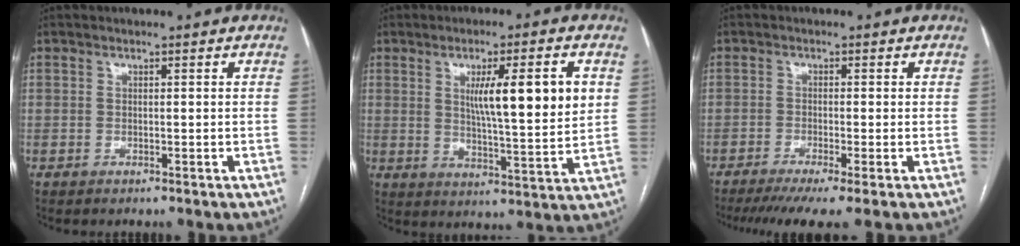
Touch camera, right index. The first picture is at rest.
{"total": 12.0, "force": [3.3, 1.0, 11.5], "torque": [-0.176, -0.006, 0.052]}
{"total": 6.8, "force": [-4.8, -0.1, 4.7], "torque": [-0.073, -0.013, -0.077]}